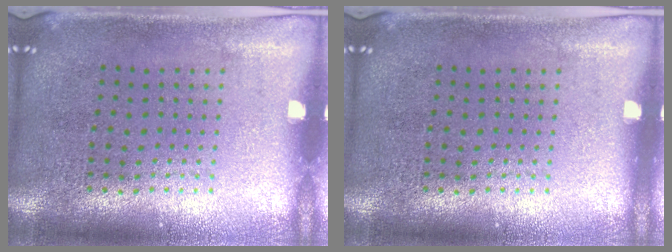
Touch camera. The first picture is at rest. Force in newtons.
{"total": 0.0}